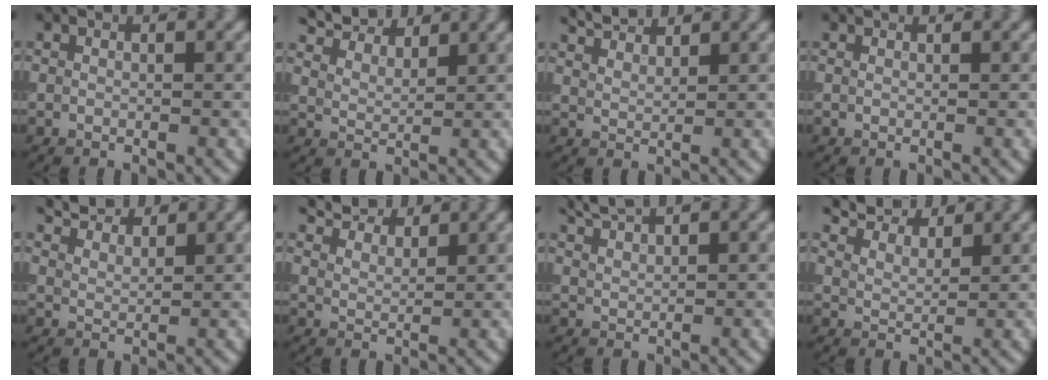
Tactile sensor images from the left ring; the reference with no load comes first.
{"total": 6.5, "force": [5.8, 2.0, 2.3], "torque": [-0.055, 0.011, 0.097]}
{"total": 2.9, "force": [2.8, 0.5, 0.7], "torque": [-0.016, 0.007, 0.053]}
{"total": 0.7, "force": [0.7, 0.0, 0.1], "torque": [-0.004, -0.004, 0.006]}
{"total": 3.8, "force": [3.5, 0.9, 1.0], "torque": [-0.026, 0.007, 0.066]}
{"total": 5.4, "force": [4.9, 1.5, 1.7], "torque": [-0.045, 0.006, 0.086]}
{"total": 2.6, "force": [2.4, 0.3, 1.0], "torque": [-0.015, 0.008, 0.050]}
{"total": 6.6, "force": [5.9, 1.9, 2.2], "torque": [-0.054, 0.011, 0.098]}